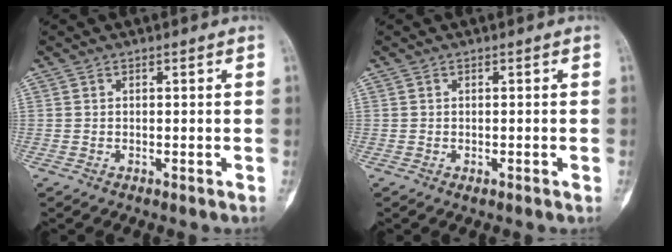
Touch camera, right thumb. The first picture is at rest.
{"total": 0.8, "force": [-0.3, 0.3, 0.7], "torque": [-0.013, 0.004, 0.000]}